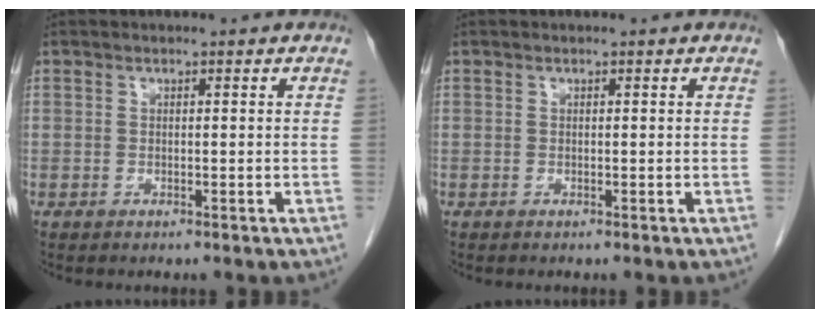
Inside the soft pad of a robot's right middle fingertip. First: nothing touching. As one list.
[{"total": 0.0}]